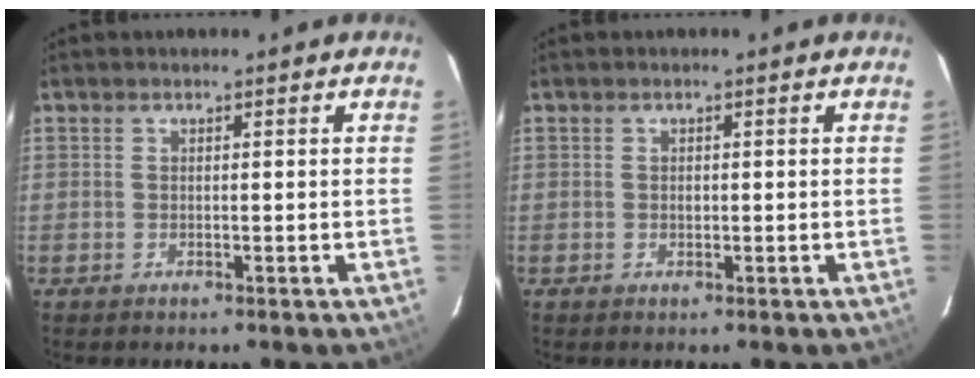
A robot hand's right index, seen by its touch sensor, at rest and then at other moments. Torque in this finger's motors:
{"motor_torque": [0.18, -0.03, 0.08, 0.02]}